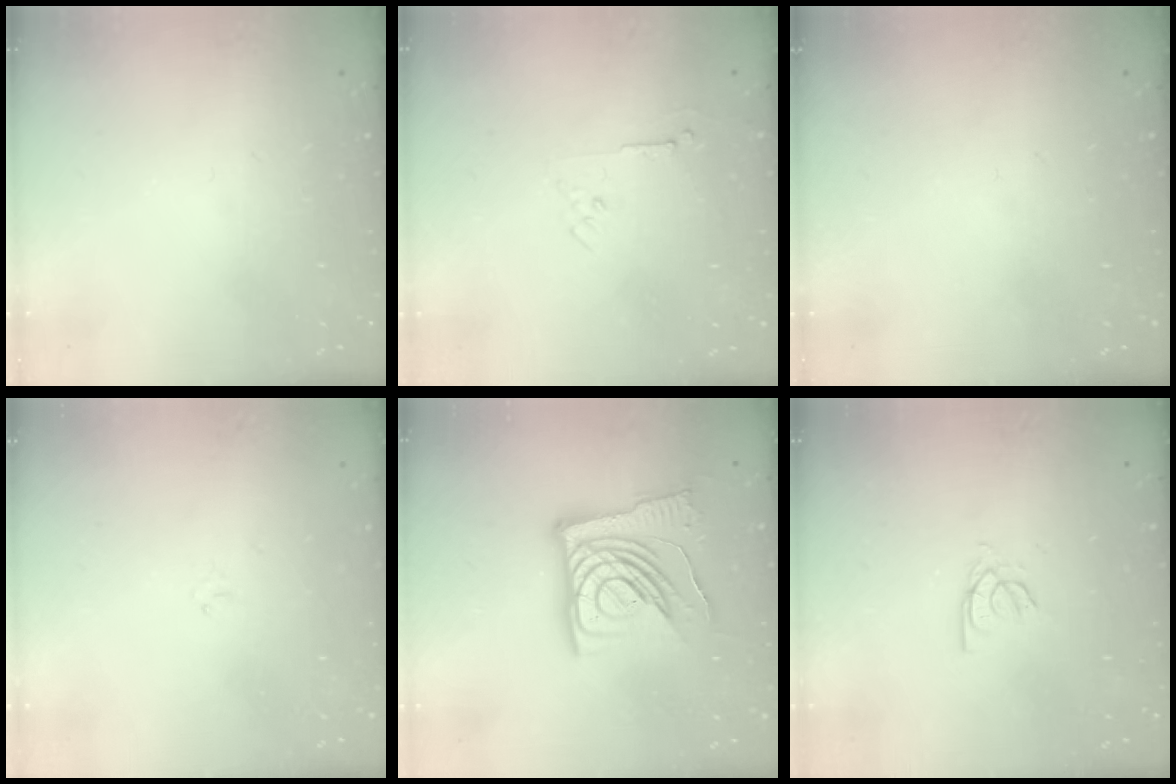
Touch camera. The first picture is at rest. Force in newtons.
{"total": 3.5, "press": 3.4, "slide": 0.7}
{"total": 0.0}
{"total": 0.7, "press": 0.5, "slide": 0.4}
{"total": 17.1, "press": 16.9, "slide": 2.3}
{"total": 2.7, "press": 2.7, "slide": 0.2}